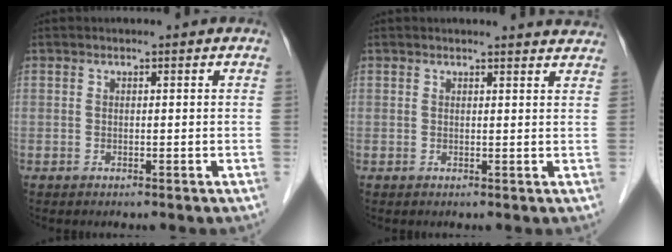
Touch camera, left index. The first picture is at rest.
{"total": 4.7, "force": [4.7, 0.3, 0.7], "torque": [-0.011, -0.006, 0.034]}